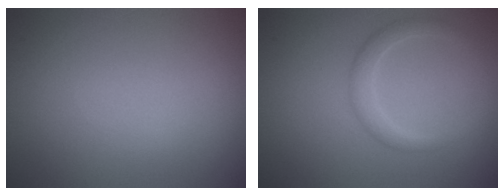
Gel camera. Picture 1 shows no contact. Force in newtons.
{"total": 2.1, "press": 2.1, "slide": 0.1}